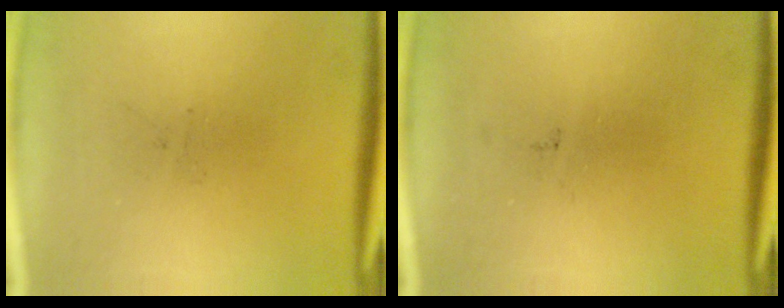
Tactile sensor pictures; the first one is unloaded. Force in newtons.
{"total": 0.0}